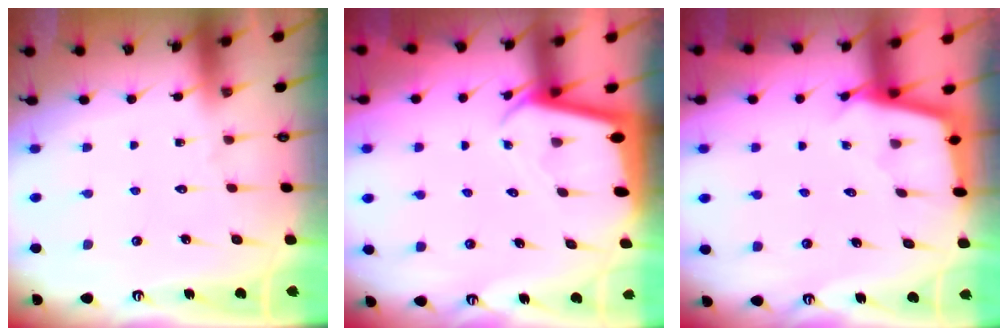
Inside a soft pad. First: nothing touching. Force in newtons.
{"total": 2.2, "press": 2.2, "slide": 0.2}
{"total": 2.3, "press": 2.3, "slide": 0.2}